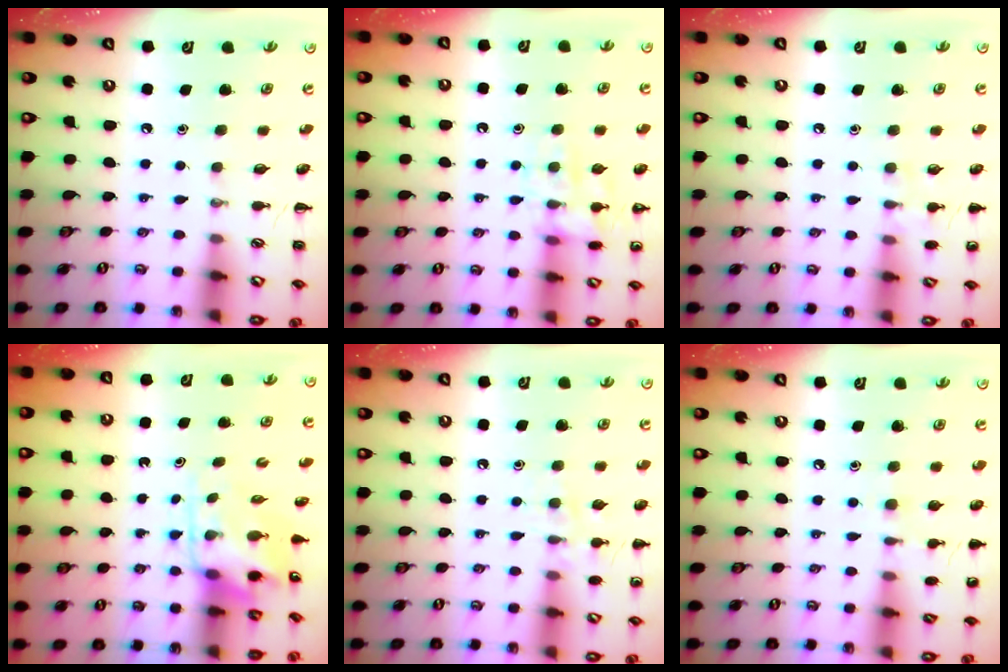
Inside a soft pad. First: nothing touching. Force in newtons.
{"total": 11.8, "press": 11.8, "slide": 0.6}
{"total": 6.3, "press": 6.0, "slide": 2.1}
{"total": 4.6, "press": 4.5, "slide": 0.7}
{"total": 7.9, "press": 7.8, "slide": 1.6}
{"total": 6.2, "press": 5.9, "slide": 1.8}